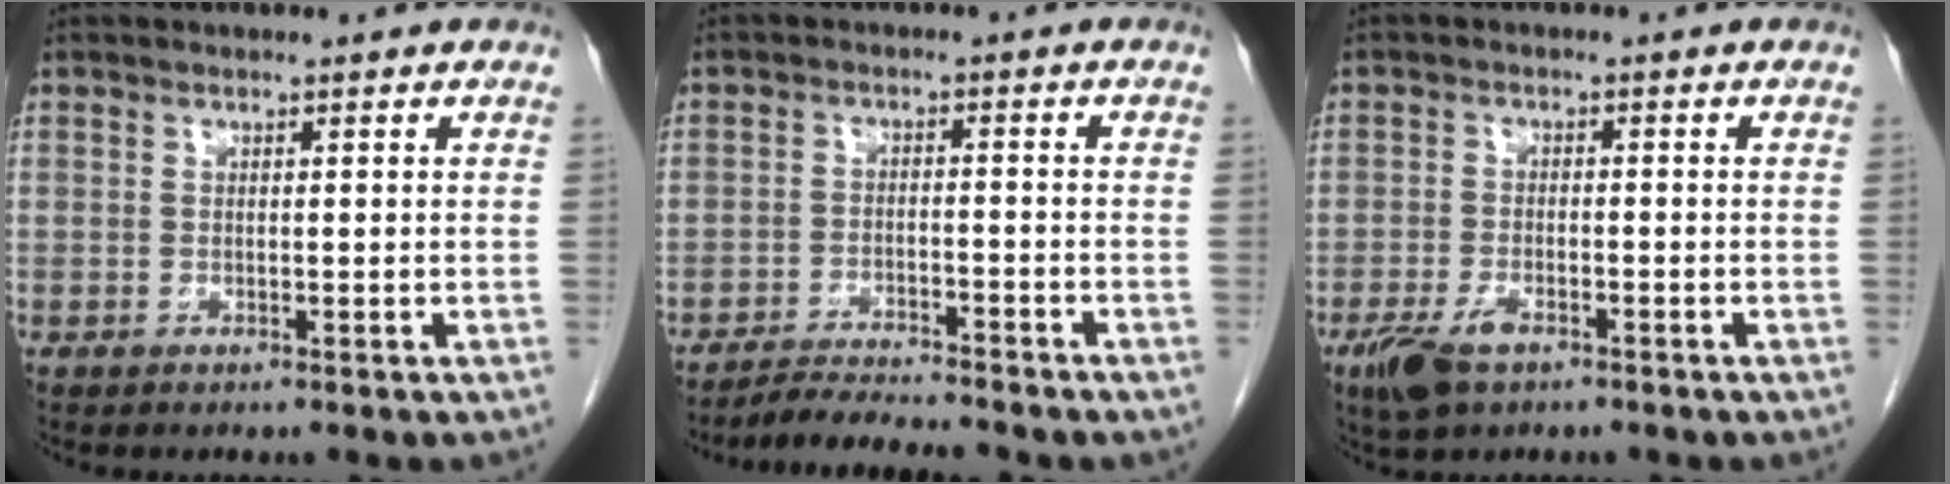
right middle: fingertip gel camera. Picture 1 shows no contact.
{"total": 7.5, "force": [-7.0, 0.3, 2.6], "torque": [-0.040, -0.017, -0.112]}
{"total": 4.9, "force": [-3.0, 2.0, 3.3], "torque": [-0.071, -0.006, -0.050]}